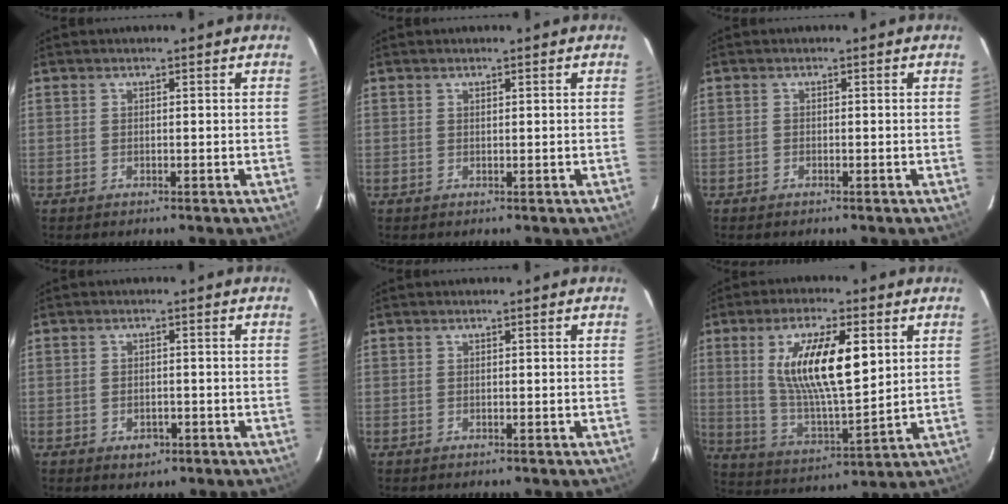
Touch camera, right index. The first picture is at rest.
{"total": 0.0}
{"total": 0.6, "force": [-0.5, 0.3, 0.1], "torque": [-0.003, 0.000, -0.011]}
{"total": 3.1, "force": [-1.5, 2.2, 1.6], "torque": [-0.030, 0.000, -0.013]}
{"total": 0.0}
{"total": 16.1, "force": [4.7, 5.0, 14.6], "torque": [-0.268, 0.000, 0.092]}